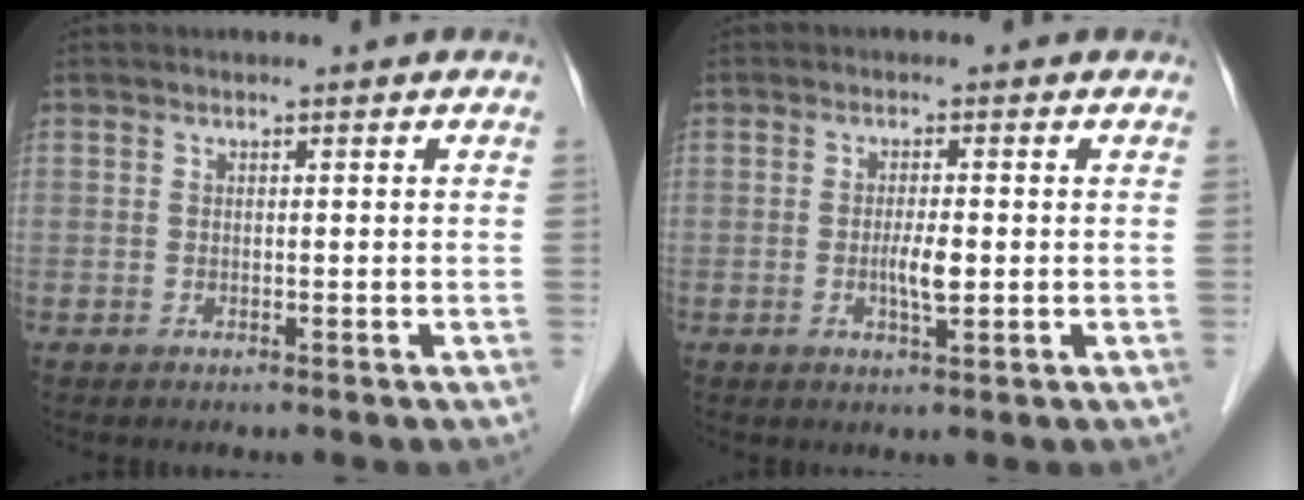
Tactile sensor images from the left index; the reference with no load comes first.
{"total": 2.9, "force": [-0.3, 0.6, 2.8], "torque": [-0.053, -0.001, -0.006]}